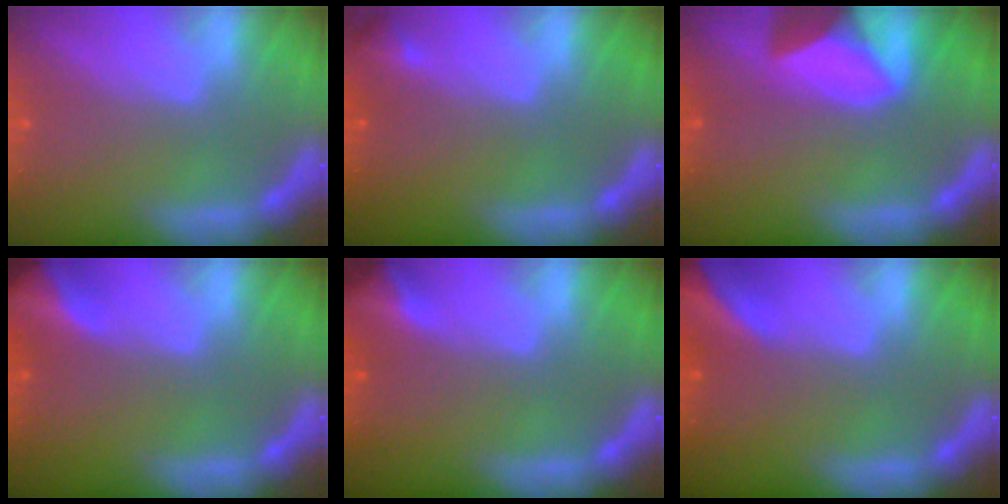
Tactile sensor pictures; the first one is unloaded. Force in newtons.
{"total": 0.9}
{"total": 8.4}
{"total": 4.9}
{"total": 2.9}
{"total": 10.0}